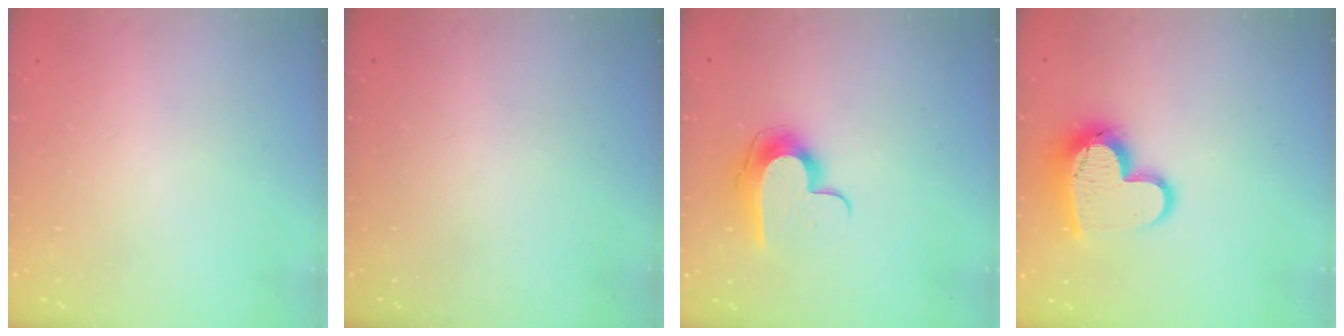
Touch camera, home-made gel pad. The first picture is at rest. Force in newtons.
{"total": 0.0}
{"total": 10.3, "press": 10.3, "slide": 0.1}
{"total": 15.0, "press": 15.0, "slide": 1.0}